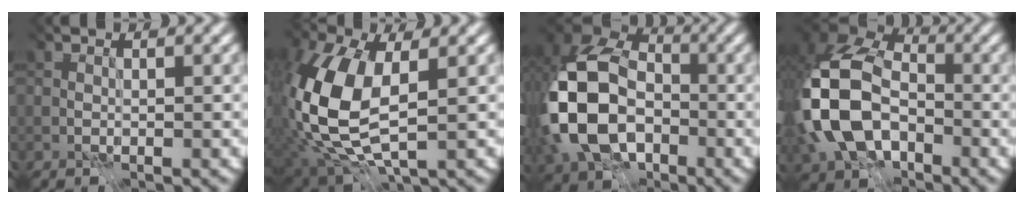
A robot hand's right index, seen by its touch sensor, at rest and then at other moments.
{"total": 11.7, "force": [-1.7, 6.5, 9.5], "torque": [-0.255, -0.029, 0.000]}
{"total": 12.6, "force": [-4.9, 8.3, 8.1], "torque": [-0.196, -0.032, -0.069]}
{"total": 10.3, "force": [-4.8, 6.3, 6.5], "torque": [-0.173, -0.026, -0.070]}